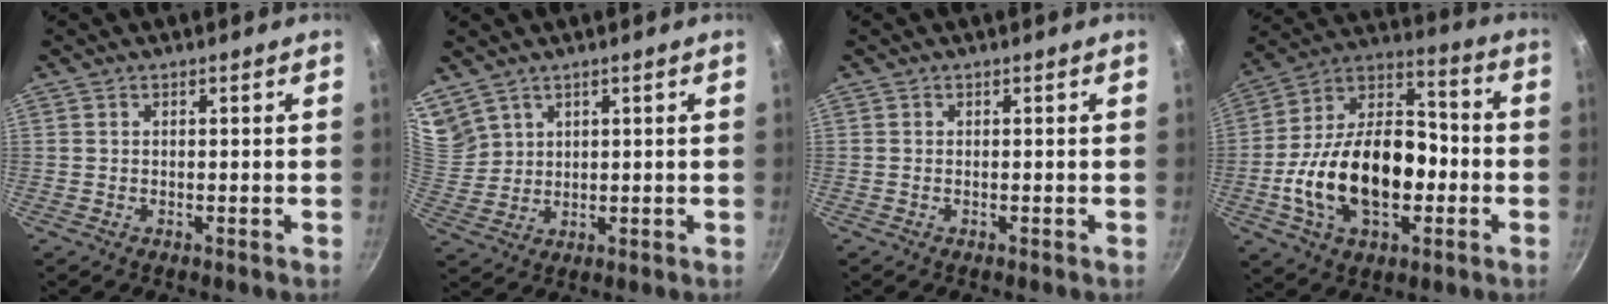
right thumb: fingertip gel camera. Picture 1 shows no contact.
{"total": 8.1, "force": [5.9, 5.1, 2.1], "torque": [-0.028, -0.009, 0.135]}
{"total": 0.0}
{"total": 23.1, "force": [-4.7, 14.2, 17.6], "torque": [-0.283, 0.050, -0.086]}